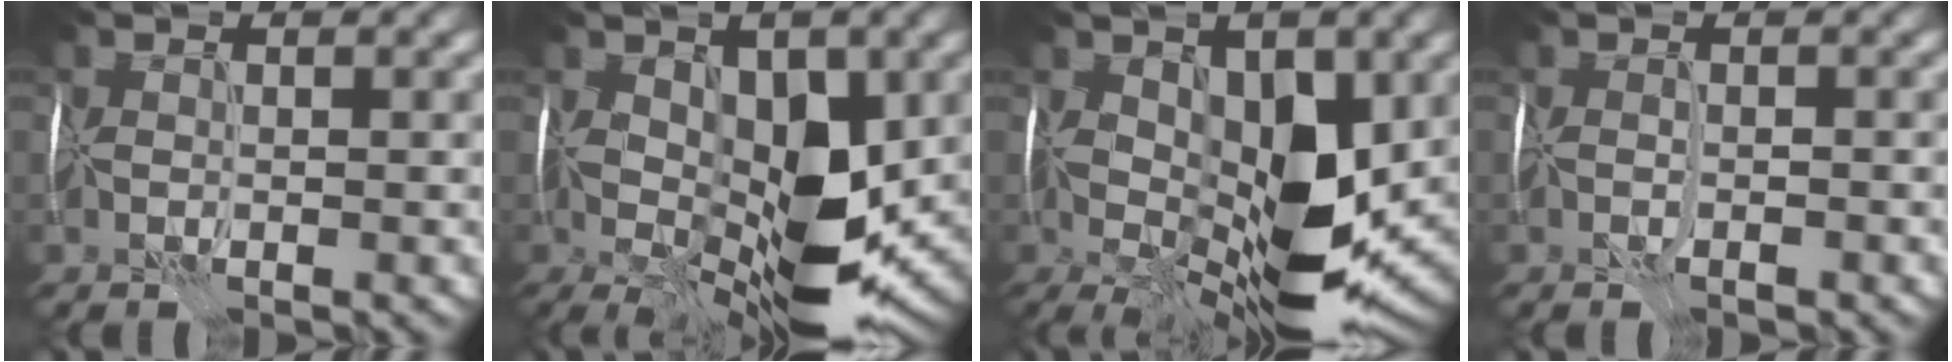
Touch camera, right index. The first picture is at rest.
{"total": 10.3, "force": [0.1, 5.3, 8.8], "torque": [-0.153, -0.006, 0.000]}
{"total": 11.1, "force": [0.8, 5.5, 9.6], "torque": [-0.169, -0.010, 0.013]}
{"total": 1.1, "force": [-0.5, 0.4, 0.8], "torque": [-0.017, 0.002, -0.008]}